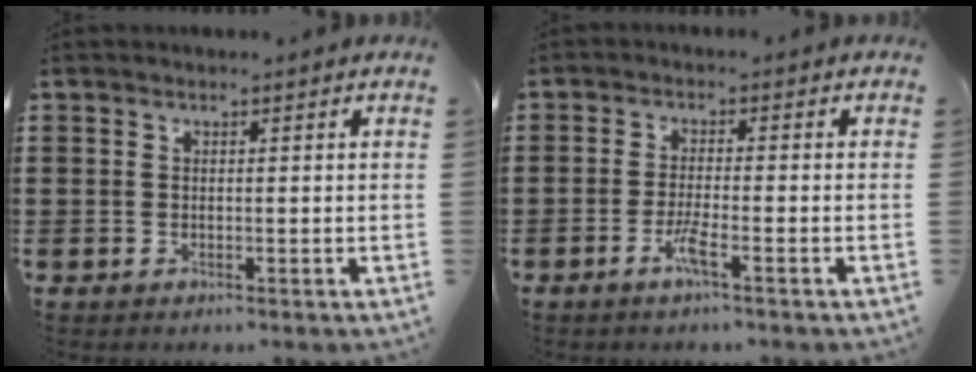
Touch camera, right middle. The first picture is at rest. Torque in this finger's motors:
{"motor_torque": [0.90, -0.09, 0.08, 0.05]}